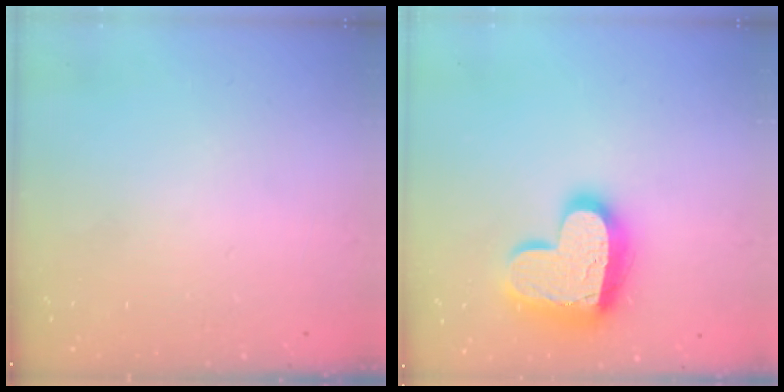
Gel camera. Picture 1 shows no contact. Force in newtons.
{"total": 17.7, "press": 17.7, "slide": 1.0}